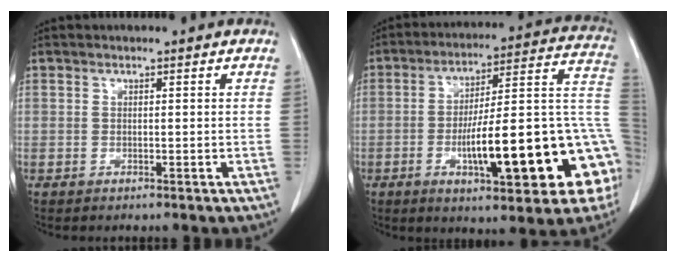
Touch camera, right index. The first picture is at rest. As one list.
[{"total": 24.4, "force": [-6.9, 4.5, 22.9], "torque": [-0.250, 0.026, -0.089]}]